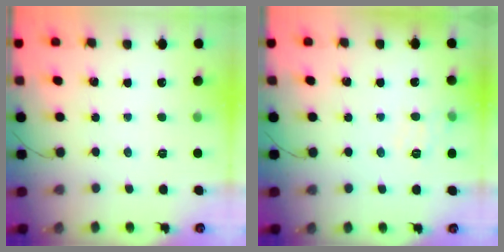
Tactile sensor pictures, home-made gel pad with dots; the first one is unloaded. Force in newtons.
{"total": 7.5, "press": 7.3, "slide": 1.7}